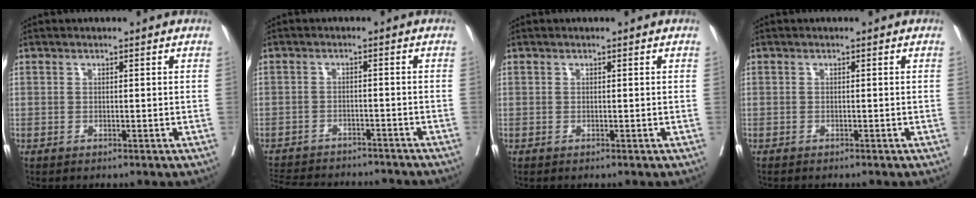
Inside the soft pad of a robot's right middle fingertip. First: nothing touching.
{"total": 14.0, "force": [-12.7, 4.6, 4.0], "torque": [-0.086, 0.002, -0.167]}
{"total": 0.0}
{"total": 1.2, "force": [-1.1, 0.3, 0.4], "torque": [-0.011, -0.003, -0.014]}